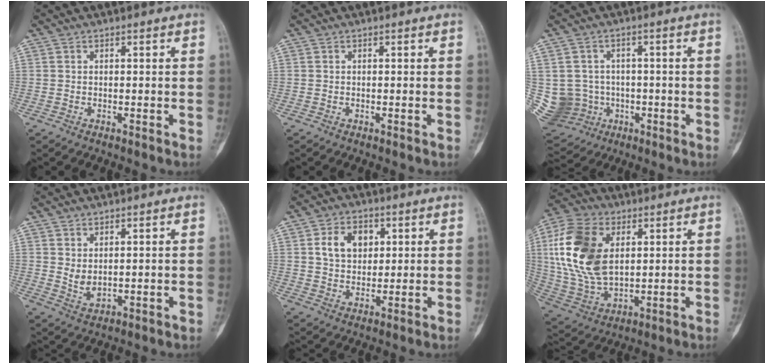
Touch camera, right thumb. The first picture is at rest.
{"total": 0.0}
{"total": 10.2, "force": [-1.3, 9.9, 2.3], "torque": [-0.043, 0.024, -0.003]}
{"total": 3.1, "force": [1.2, 1.6, 2.3], "torque": [-0.038, -0.017, 0.032]}
{"total": 7.9, "force": [2.5, 5.7, 4.8], "torque": [-0.055, -0.007, 0.043]}
{"total": 19.5, "force": [4.5, 12.1, 14.7], "torque": [-0.295, -0.010, 0.089]}